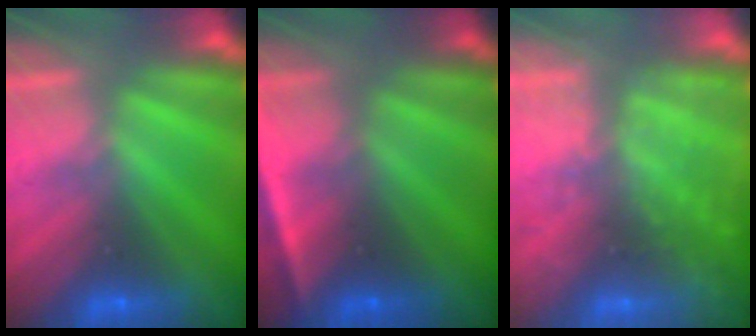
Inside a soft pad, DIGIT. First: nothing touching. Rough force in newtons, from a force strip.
{"total": 4.9}
{"total": 8.3}